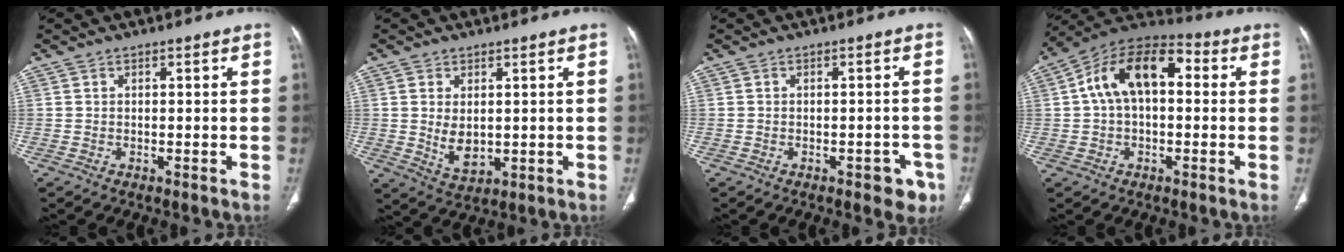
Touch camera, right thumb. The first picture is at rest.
{"total": 5.9, "force": [0.3, 3.7, 4.6], "torque": [-0.070, -0.012, 0.022]}
{"total": 4.5, "force": [-2.4, 2.4, 3.0], "torque": [-0.014, 0.010, -0.026]}
{"total": 14.5, "force": [2.1, 8.5, 11.5], "torque": [-0.182, 0.043, 0.023]}